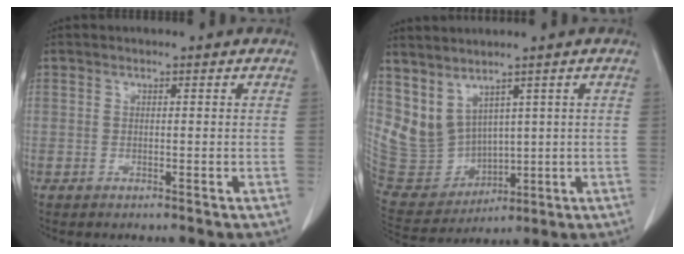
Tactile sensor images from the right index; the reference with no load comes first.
{"total": 9.7, "force": [5.0, 6.9, 4.7], "torque": [-0.107, 0.008, 0.133]}